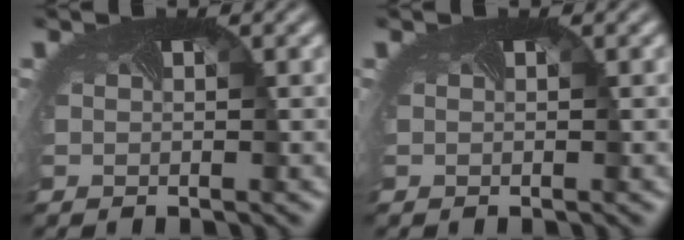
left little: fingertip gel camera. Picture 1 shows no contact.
{"total": 0.0}